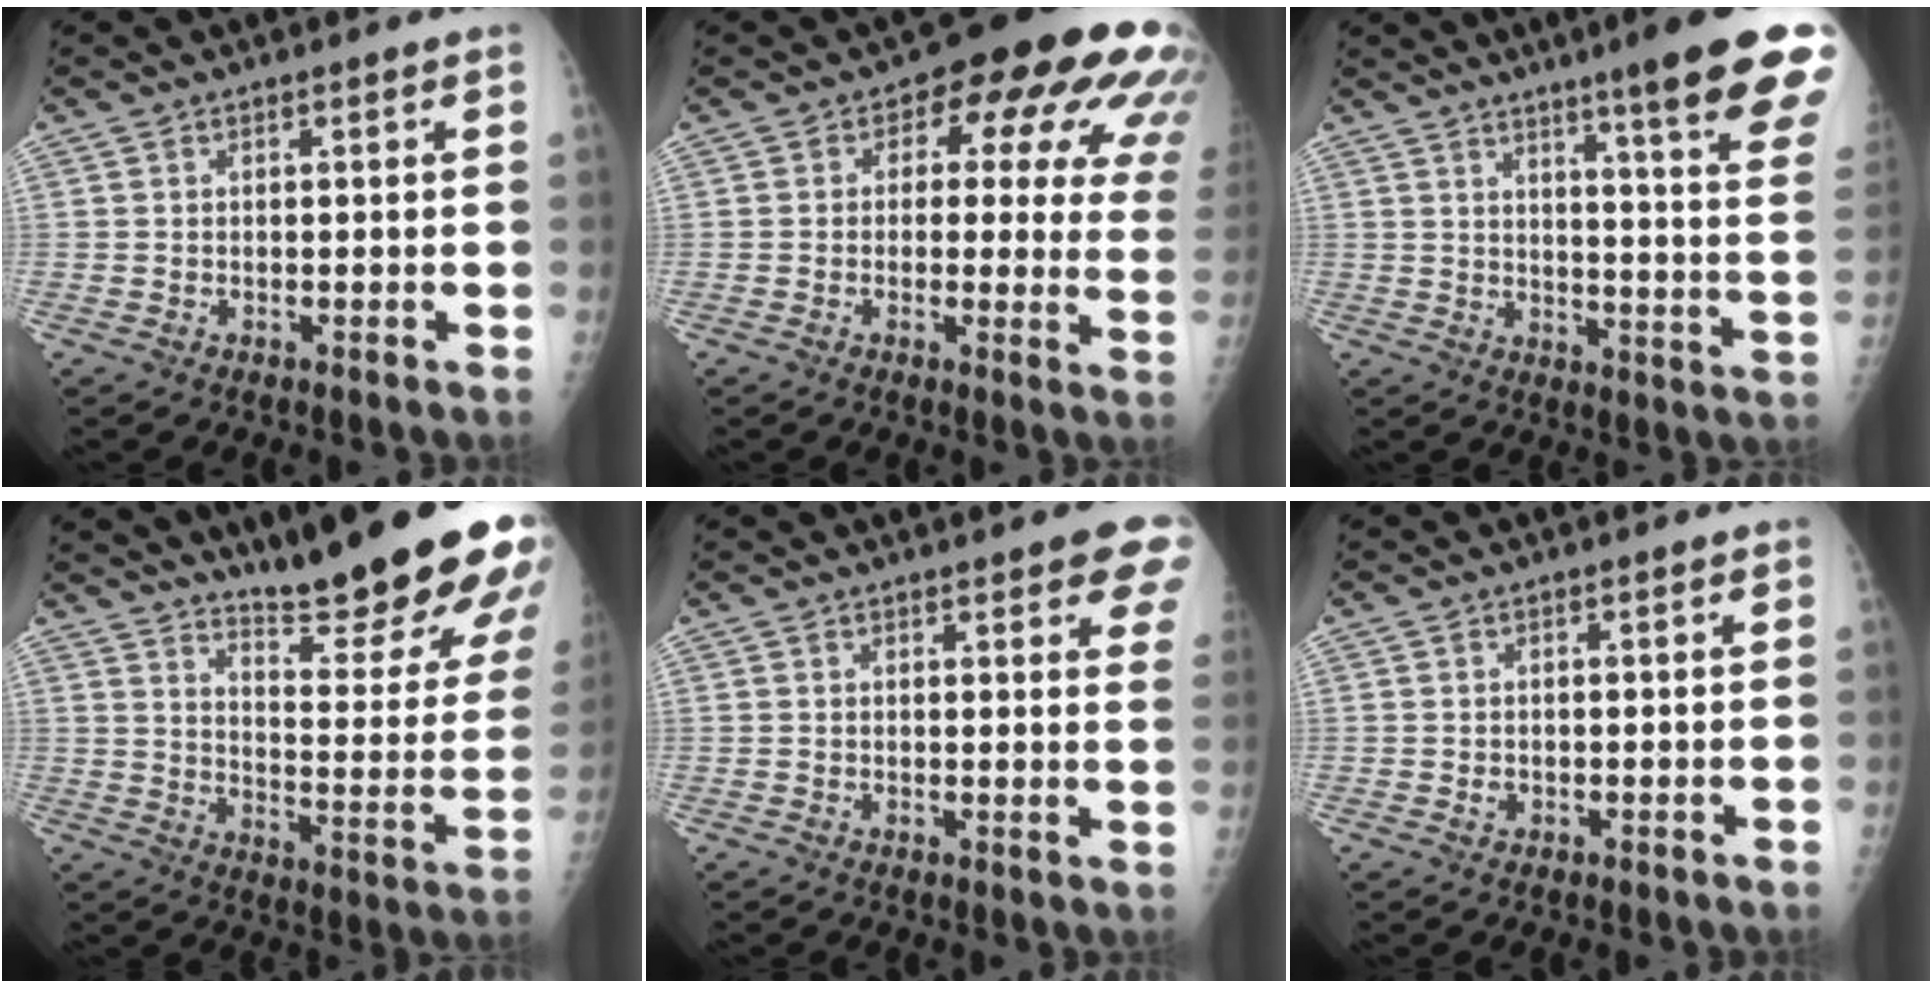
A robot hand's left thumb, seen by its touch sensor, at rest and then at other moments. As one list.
[{"total": 18.2, "force": [6.9, 9.5, 13.9], "torque": [-0.115, -0.004, 0.067]}, {"total": 20.6, "force": [13.9, 1.4, 15.1], "torque": [-0.178, -0.072, 0.174]}, {"total": 26.9, "force": [20.8, 4.2, 16.6], "torque": [-0.205, -0.144, 0.281]}, {"total": 8.1, "force": [5.1, 2.4, 5.8], "torque": [-0.040, -0.014, 0.053]}, {"total": 0.9, "force": [-0.3, 0.8, 0.4], "torque": [-0.001, 0.001, -0.002]}]